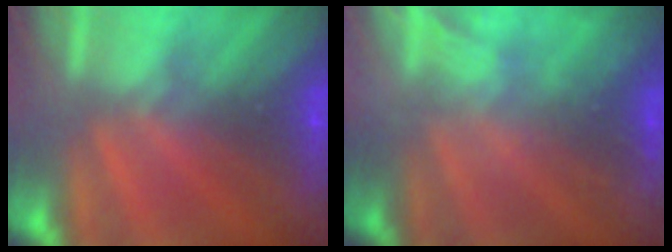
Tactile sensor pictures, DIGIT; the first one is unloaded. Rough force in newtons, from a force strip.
{"total": 2.3}